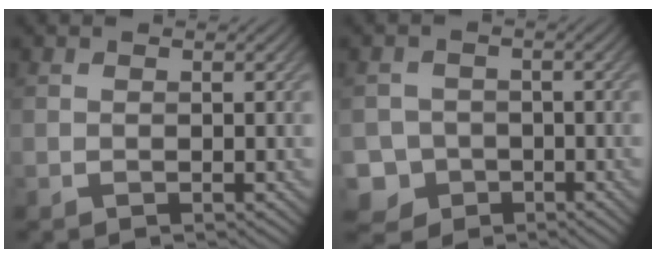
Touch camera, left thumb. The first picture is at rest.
{"total": 4.7, "force": [-2.1, 4.1, 0.8], "torque": [-0.017, -0.004, -0.052]}